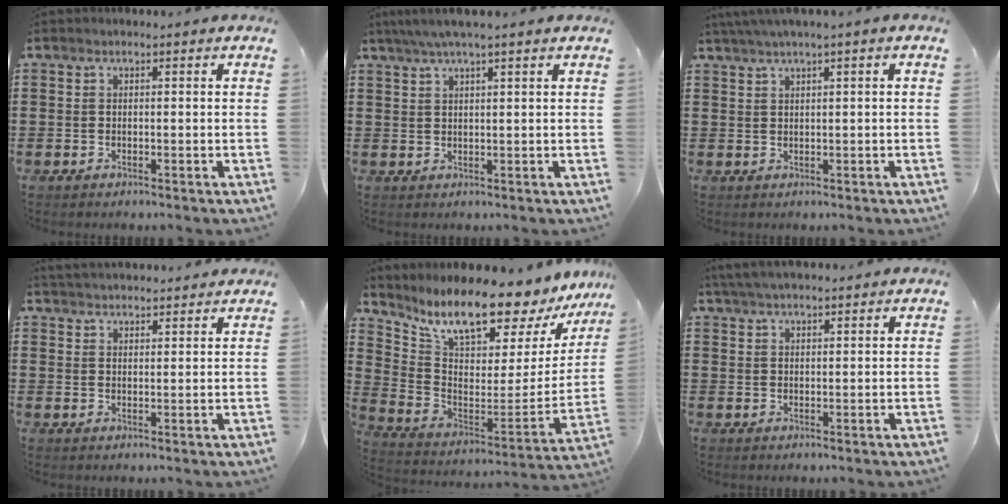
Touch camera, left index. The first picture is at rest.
{"total": 2.6, "force": [1.8, -0.1, 1.9], "torque": [-0.041, 0.004, 0.032]}
{"total": 1.5, "force": [0.7, -0.3, 1.3], "torque": [-0.022, -0.003, 0.012]}
{"total": 2.7, "force": [2.7, 0.0, -0.2], "torque": [-0.006, -0.006, 0.051]}
{"total": 12.5, "force": [11.0, 2.0, 5.7], "torque": [-0.136, -0.092, 0.184]}
{"total": 3.2, "force": [3.0, 0.2, 1.2], "torque": [-0.030, 0.000, 0.056]}